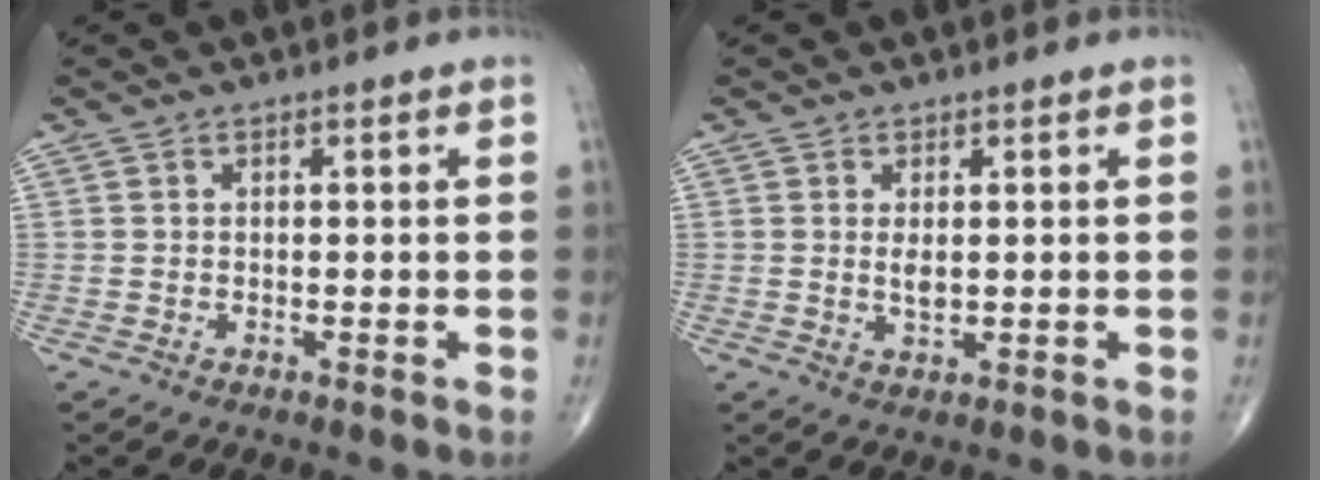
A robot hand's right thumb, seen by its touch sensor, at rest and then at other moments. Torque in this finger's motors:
{"motor_torque": [-0.06, 0.19, -0.01, 0.22, 0.02]}